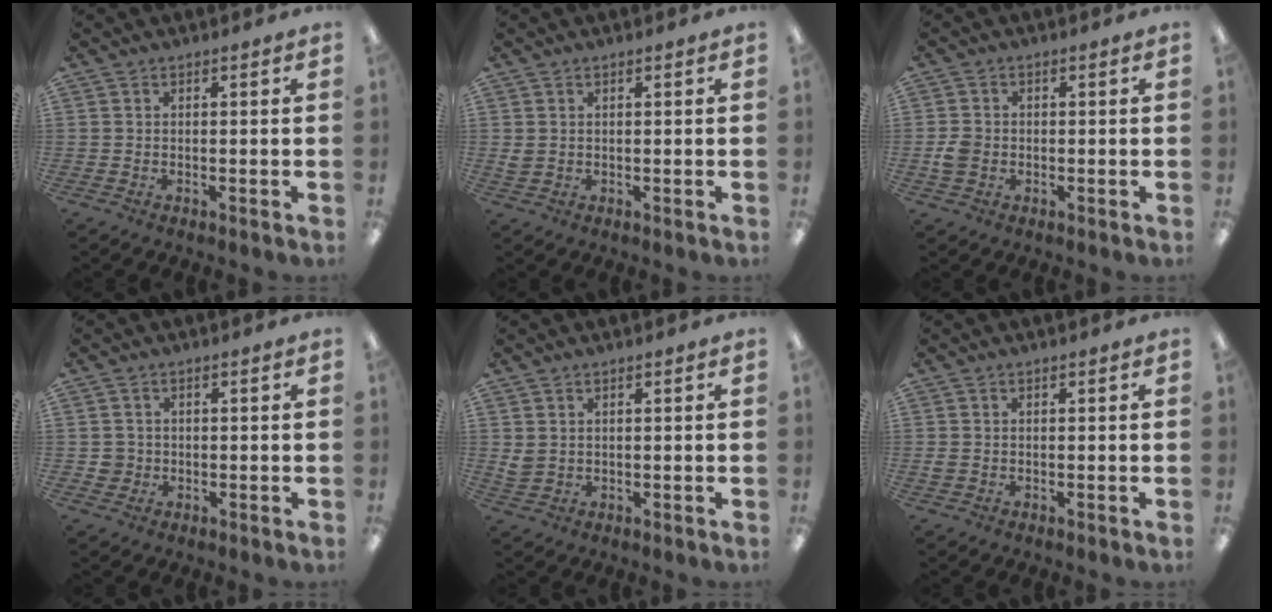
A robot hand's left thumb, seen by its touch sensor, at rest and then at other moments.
{"total": 1.6, "force": [0.6, 1.2, 1.0], "torque": [-0.021, 0.004, 0.009]}
{"total": 3.5, "force": [-0.7, 3.0, 1.7], "torque": [-0.027, 0.007, -0.011]}
{"total": 2.8, "force": [-0.1, 2.8, 0.5], "torque": [-0.004, 0.002, -0.004]}
{"total": 2.6, "force": [1.2, 1.9, 1.3], "torque": [-0.028, 0.003, 0.023]}
{"total": 1.2, "force": [0.1, 0.9, 0.7], "torque": [-0.014, 0.004, 0.001]}